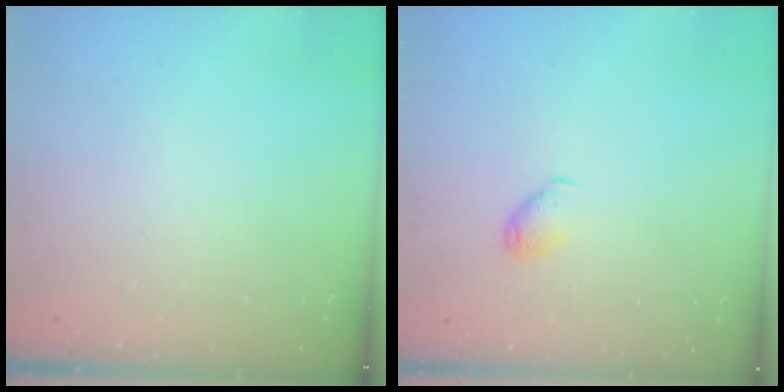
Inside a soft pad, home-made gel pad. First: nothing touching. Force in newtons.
{"total": 5.1, "press": 5.1, "slide": 0.4}